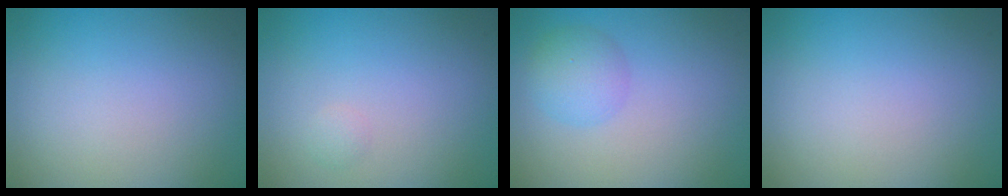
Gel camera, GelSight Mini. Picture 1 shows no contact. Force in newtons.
{"total": 0.5, "press": 0.5, "slide": 0.0}
{"total": 2.8, "press": 2.8, "slide": 0.1}
{"total": 0.0}